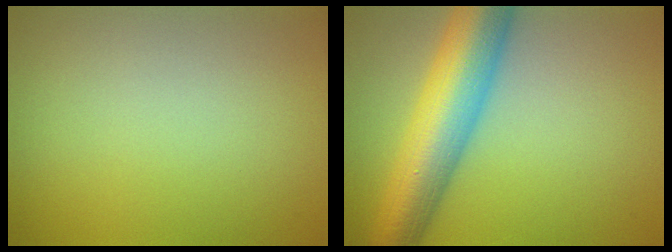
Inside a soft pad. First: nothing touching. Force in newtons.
{"total": 9.3, "press": 9.3, "slide": 0.3}